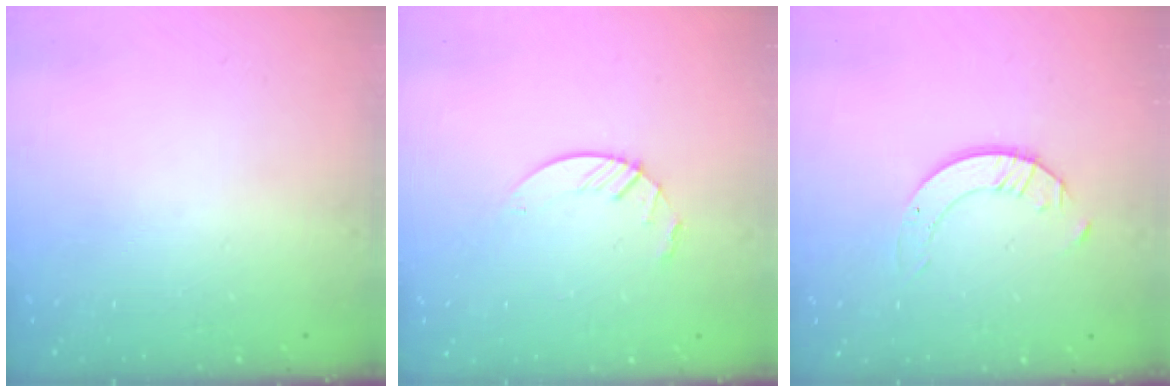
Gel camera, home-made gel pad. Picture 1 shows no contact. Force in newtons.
{"total": 4.9, "press": 4.9, "slide": 0.4}
{"total": 2.0, "press": 2.0, "slide": 0.2}